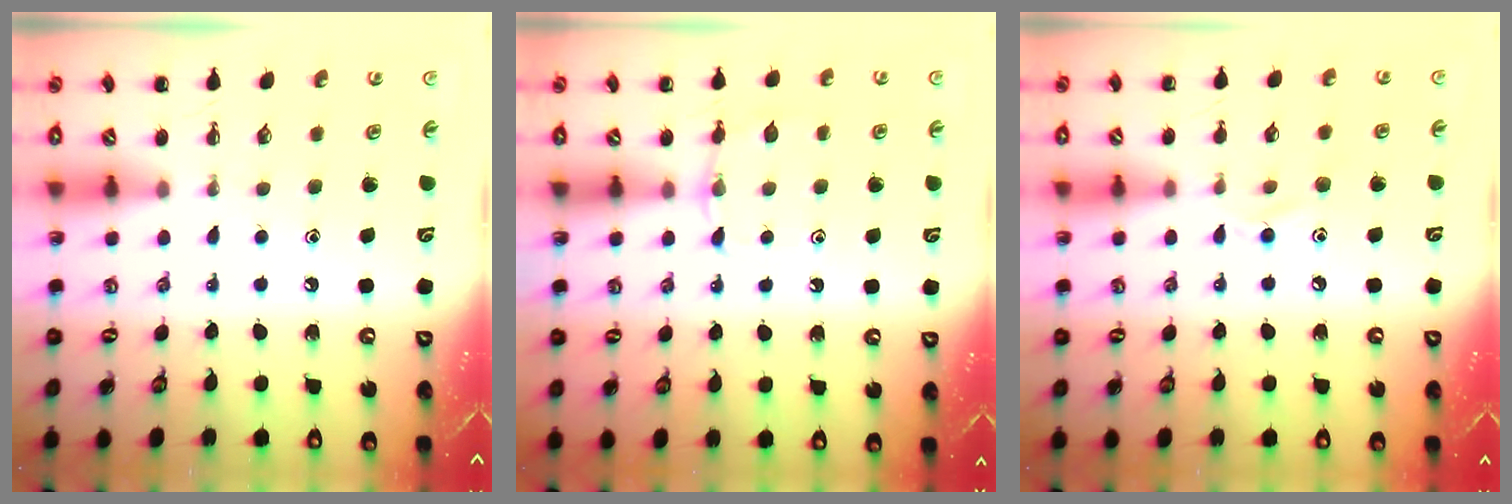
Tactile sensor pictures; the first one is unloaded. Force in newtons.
{"total": 5.8, "press": 5.6, "slide": 1.6}
{"total": 8.0, "press": 7.7, "slide": 1.8}